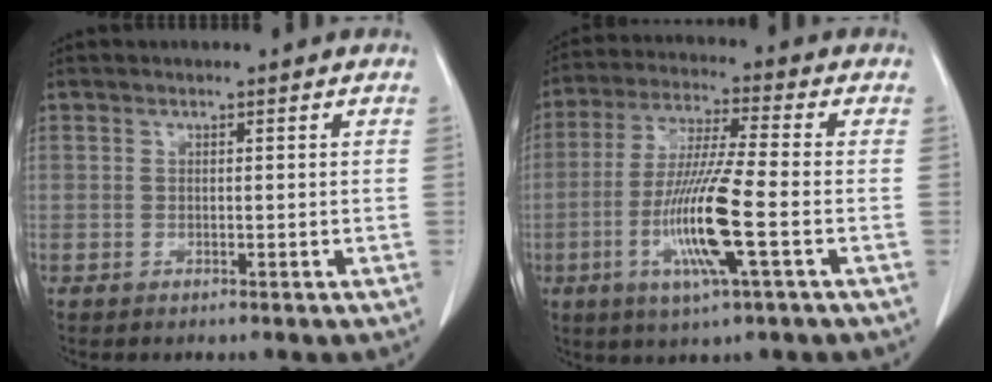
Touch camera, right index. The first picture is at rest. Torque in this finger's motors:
{"motor_torque": [1.85, -0.29, 0.88, 0.13]}